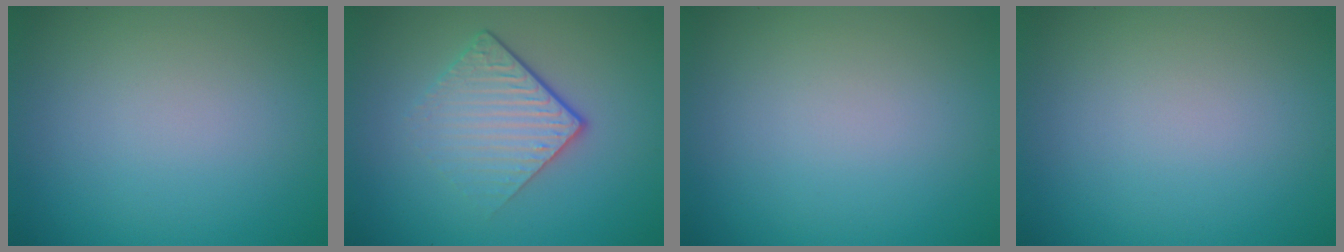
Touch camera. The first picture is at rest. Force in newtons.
{"total": 4.4, "press": 2.7, "slide": 3.5}
{"total": 0.0}
{"total": 0.0}